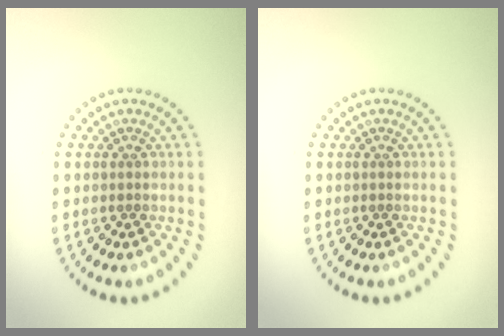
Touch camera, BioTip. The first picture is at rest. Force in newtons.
{"total": 0.0}